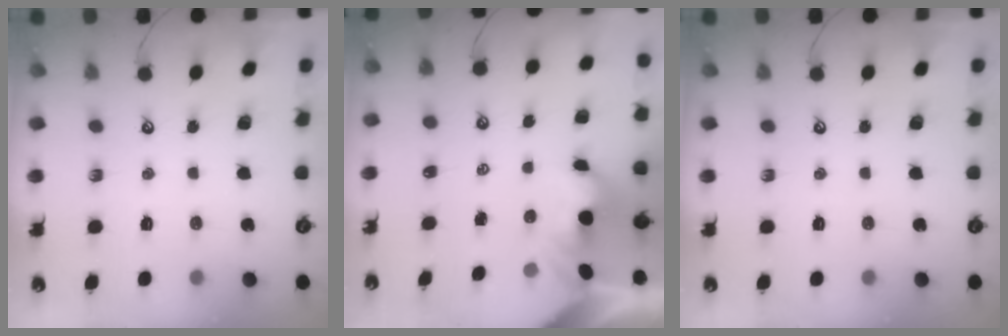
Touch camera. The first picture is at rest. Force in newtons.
{"total": 1.8, "press": 1.8, "slide": 0.2}
{"total": 0.0}